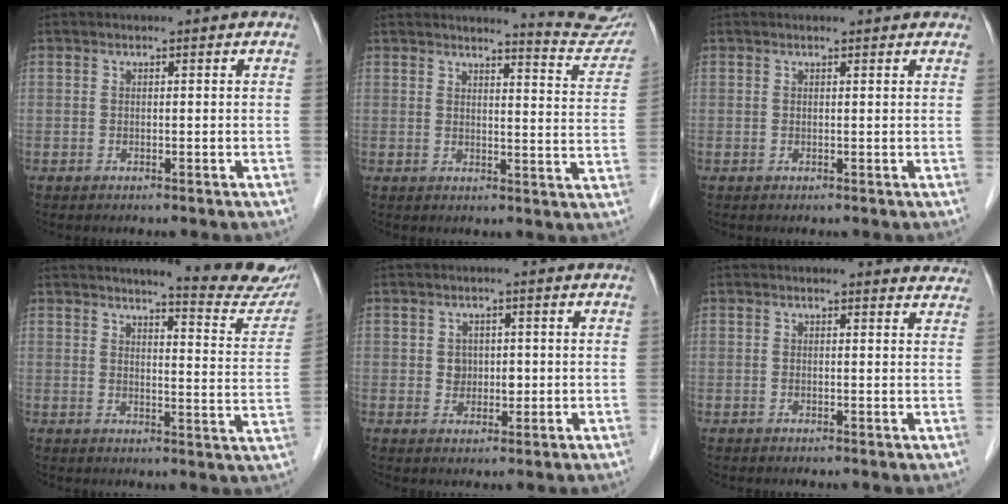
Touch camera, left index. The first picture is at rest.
{"total": 10.0, "force": [9.9, -0.1, 0.9], "torque": [-0.003, -0.070, 0.093]}
{"total": 2.1, "force": [2.1, 0.4, 0.4], "torque": [-0.013, 0.004, 0.014]}
{"total": 12.9, "force": [11.9, 0.4, 4.9], "torque": [-0.049, -0.058, 0.126]}
{"total": 2.7, "force": [0.2, 2.3, 1.3], "torque": [-0.020, 0.005, 0.006]}
{"total": 3.2, "force": [3.2, 0.6, 0.1], "torque": [0.000, -0.018, 0.011]}